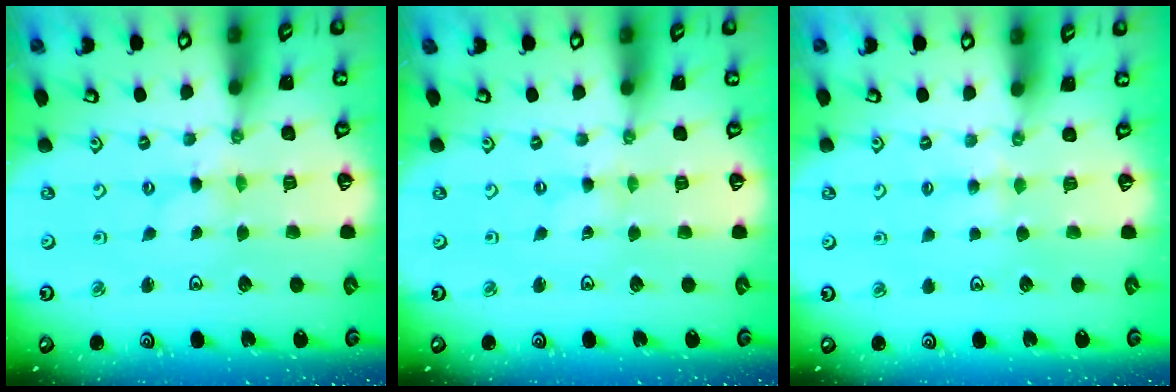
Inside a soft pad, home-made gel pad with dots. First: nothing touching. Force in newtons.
{"total": 0.0}
{"total": 3.5, "press": 3.5, "slide": 0.5}